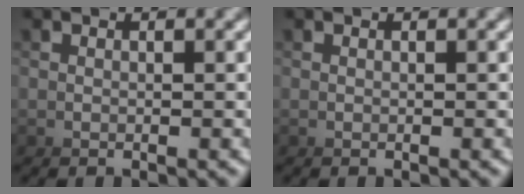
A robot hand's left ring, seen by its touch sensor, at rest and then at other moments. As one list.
[{"total": 0.0}]